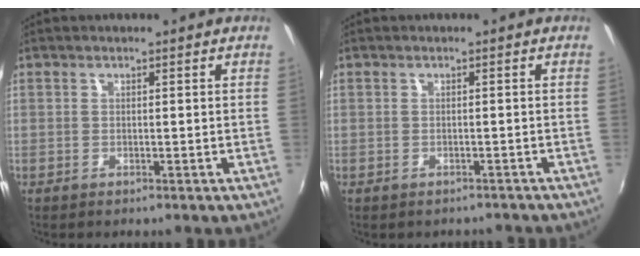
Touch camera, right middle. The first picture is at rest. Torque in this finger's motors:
{"motor_torque": [-0.02, -0.06, -0.01, 0.00]}